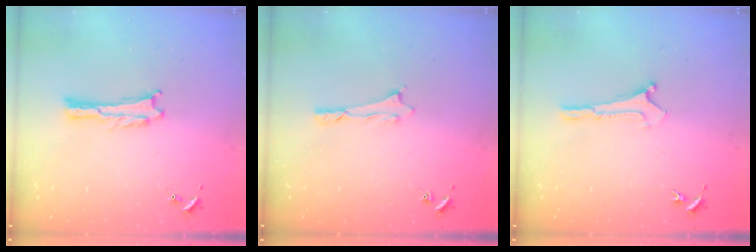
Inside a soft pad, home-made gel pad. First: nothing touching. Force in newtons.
{"total": 0.6, "press": 0.5, "slide": 0.2}
{"total": 0.0}